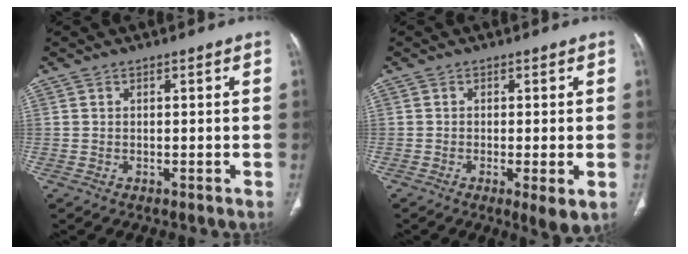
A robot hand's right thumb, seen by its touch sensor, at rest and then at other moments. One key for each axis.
{"total": 4.5, "fx": -1.3, "fy": 0.8, "fz": 4.2, "tx": -0.073, "ty": -0.015, "tz": -0.024}